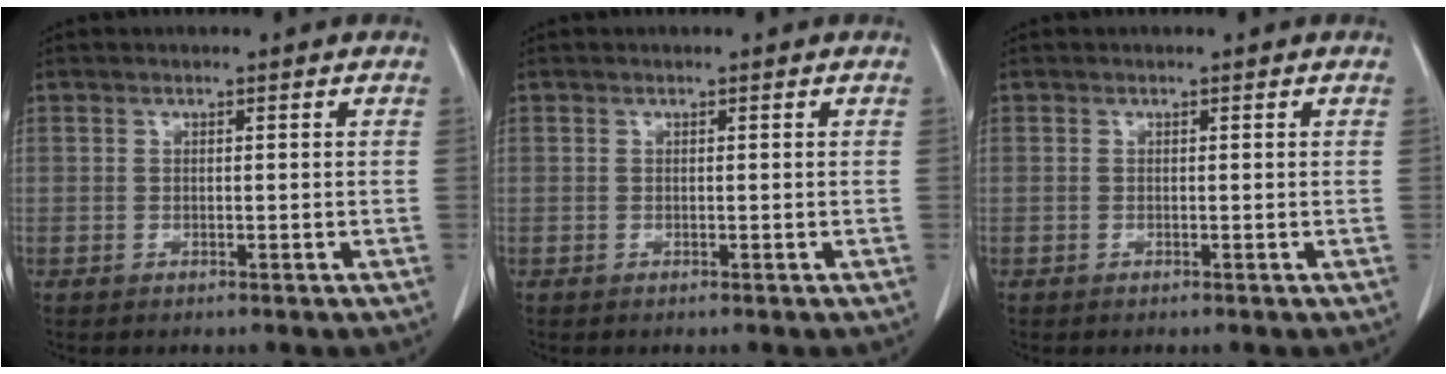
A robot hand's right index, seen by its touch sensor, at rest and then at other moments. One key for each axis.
{"total": 0.0}
{"total": 0.0}